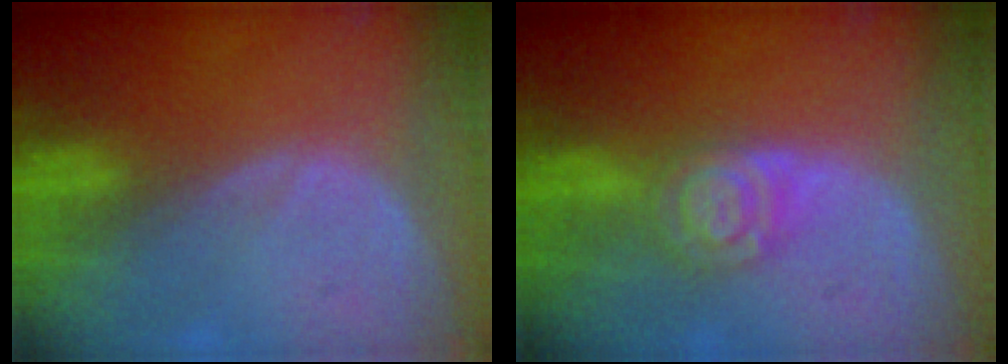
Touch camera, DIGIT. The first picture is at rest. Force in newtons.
{"total": 5.7, "press": 5.6, "slide": 0.4}